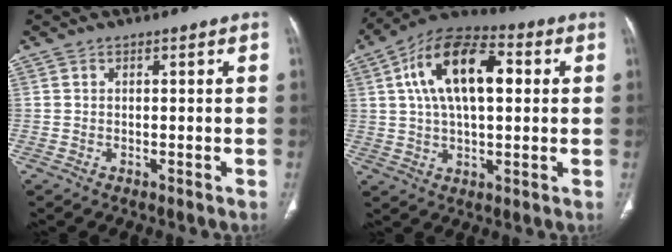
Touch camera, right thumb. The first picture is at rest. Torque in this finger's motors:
{"motor_torque": [-0.53, 2.89, 1.67, -0.01, 0.20]}